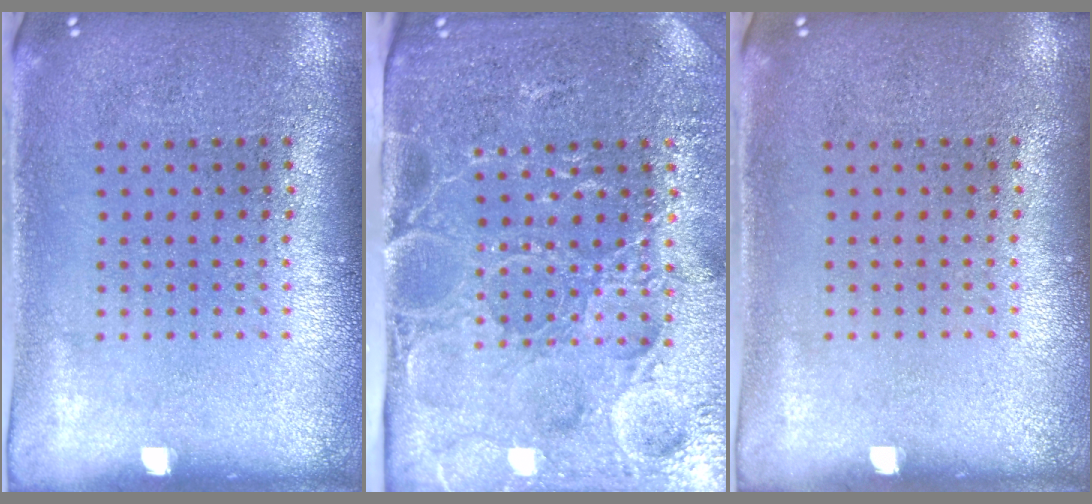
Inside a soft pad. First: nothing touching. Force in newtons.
{"total": 4.8, "press": 4.1, "slide": 2.4}
{"total": 0.0}